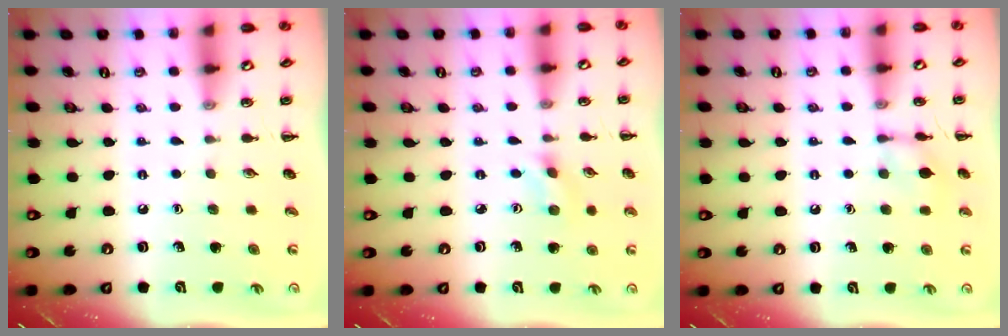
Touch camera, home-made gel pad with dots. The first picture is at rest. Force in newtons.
{"total": 1.4, "press": 1.3, "slide": 0.5}
{"total": 7.7, "press": 7.6, "slide": 1.3}